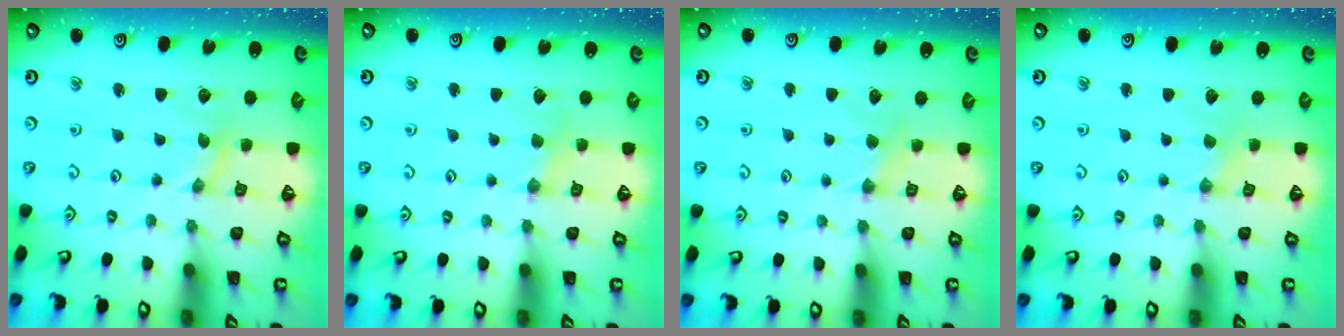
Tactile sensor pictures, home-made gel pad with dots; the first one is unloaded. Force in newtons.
{"total": 2.9, "press": 2.8, "slide": 0.6}
{"total": 3.7, "press": 3.7, "slide": 0.6}
{"total": 0.7, "press": 0.7, "slide": 0.2}